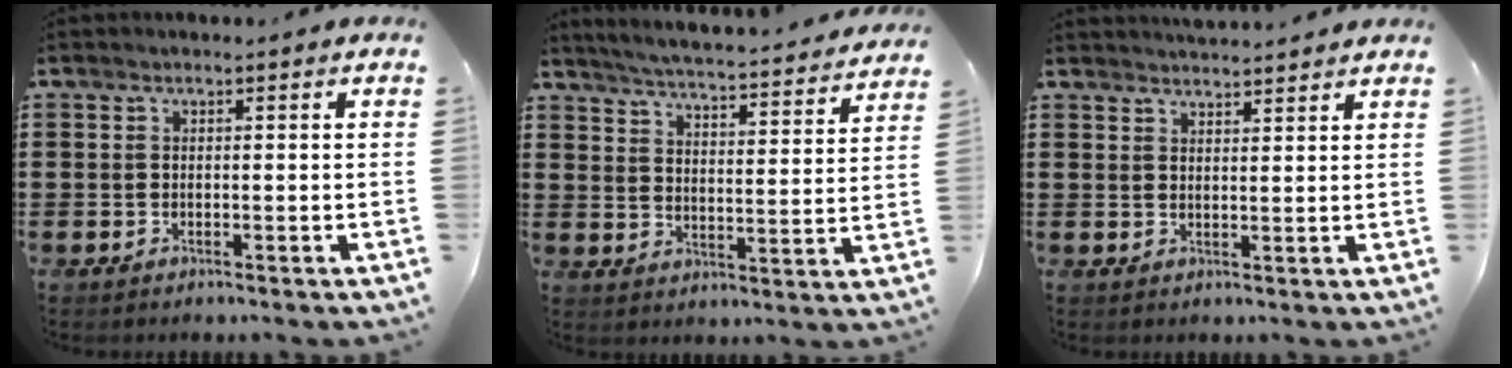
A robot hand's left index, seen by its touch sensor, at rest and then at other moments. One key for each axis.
{"total": 4.3, "fx": 4.1, "fy": -0.7, "fz": 1.0, "tx": -0.042, "ty": -0.039, "tz": 0.064}
{"total": 2.6, "fx": 2.6, "fy": -0.2, "fz": 0.0, "tx": -0.006, "ty": -0.007, "tz": 0.050}